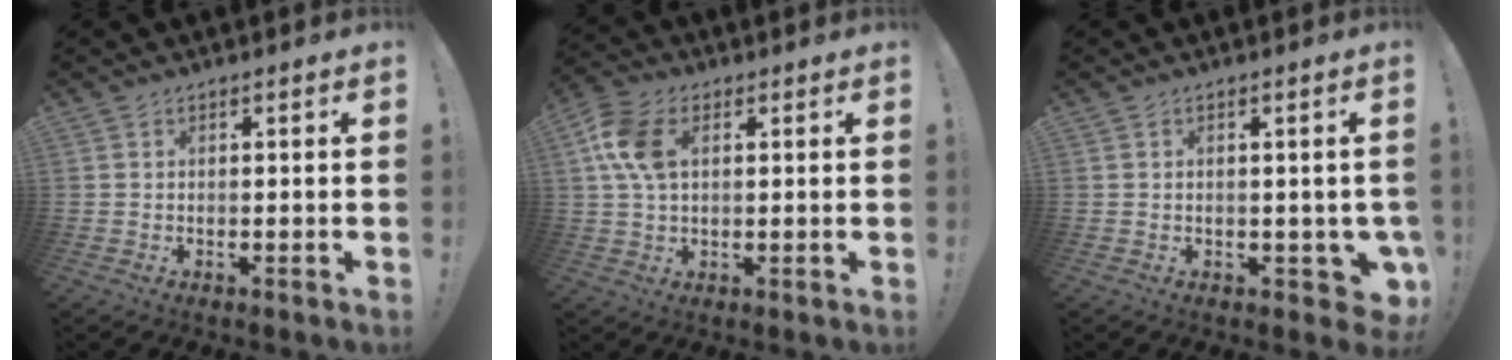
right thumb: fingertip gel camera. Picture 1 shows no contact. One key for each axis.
{"total": 10.8, "fx": 2.7, "fy": 6.9, "fz": 7.8, "tx": -0.166, "ty": 0.008, "tz": 0.053}
{"total": 5.1, "fx": -0.8, "fy": 3.5, "fz": 3.6, "tx": -0.023, "ty": 0.004, "tz": -0.005}